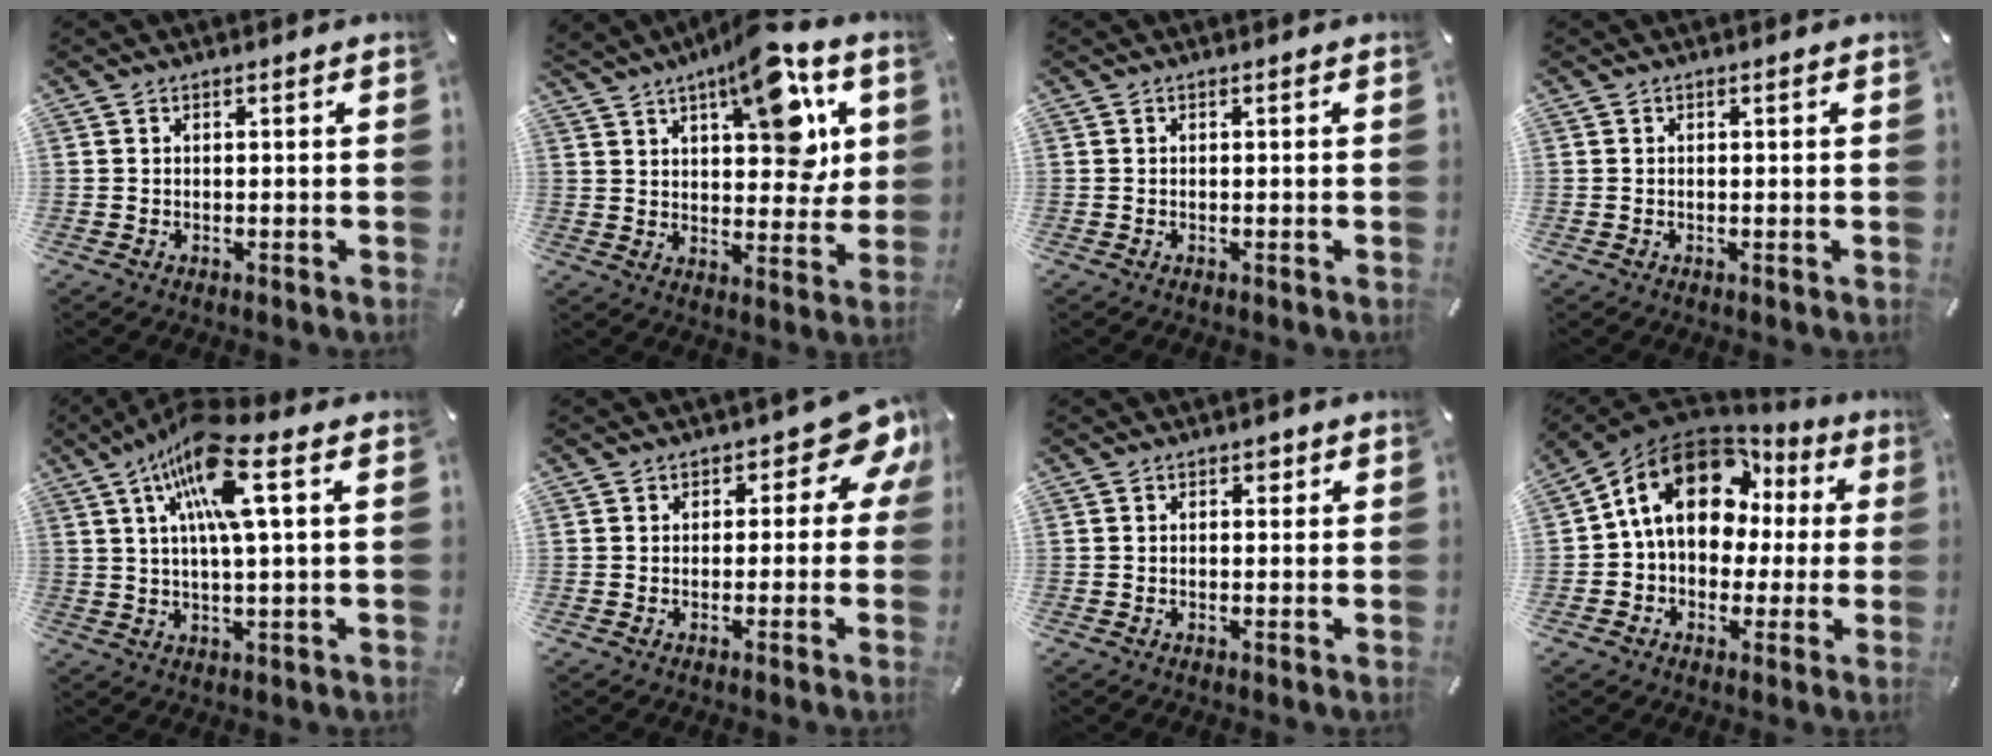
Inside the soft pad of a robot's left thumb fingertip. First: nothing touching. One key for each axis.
{"total": 15.5, "fx": 8.1, "fy": 7.0, "fz": 11.2, "tx": -0.143, "ty": -0.043, "tz": 0.136}
{"total": 0.0}
{"total": 0.6, "fx": 0.1, "fy": 0.1, "fz": 0.6, "tx": -0.010, "ty": 0.000, "tz": 0.001}
{"total": 14.2, "fx": 5.6, "fy": 3.4, "fz": 12.7, "tx": -0.233, "ty": -0.005, "tz": 0.092}
{"total": 7.9, "fx": 3.8, "fy": 4.5, "fz": 5.4, "tx": -0.054, "ty": -0.022, "tz": 0.060}
{"total": 1.2, "fx": 0.5, "fy": 1.0, "fz": 0.6, "tx": -0.006, "ty": 0.004, "tz": 0.006}
{"total": 16.4, "fx": 5.7, "fy": 12.2, "fz": 9.4, "tx": -0.162, "ty": -0.021, "tz": 0.103}